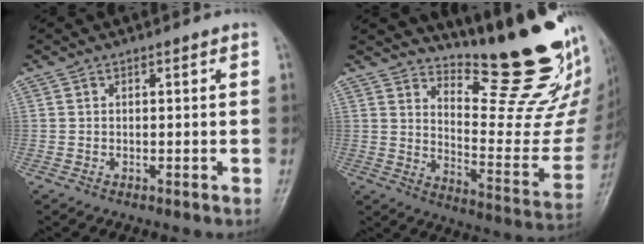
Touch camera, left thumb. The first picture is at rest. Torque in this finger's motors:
{"motor_torque": [0.66, 0.44, 1.16, -1.61, 0.06]}